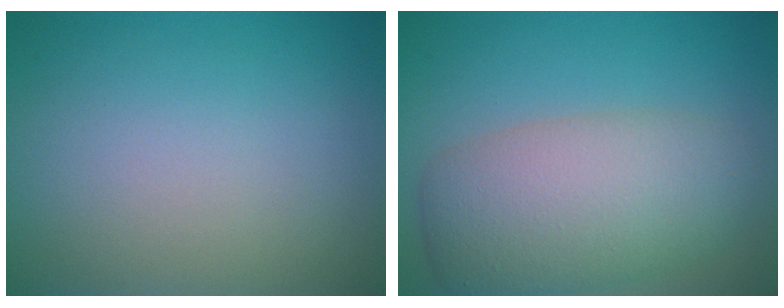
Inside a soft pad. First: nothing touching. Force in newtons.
{"total": 7.5, "press": 7.5, "slide": 0.2}